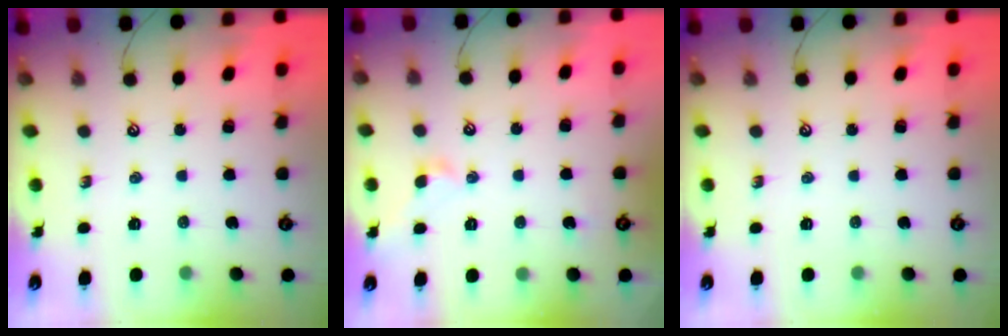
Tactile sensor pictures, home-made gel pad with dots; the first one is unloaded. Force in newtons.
{"total": 2.1, "press": 2.0, "slide": 0.6}
{"total": 0.0}